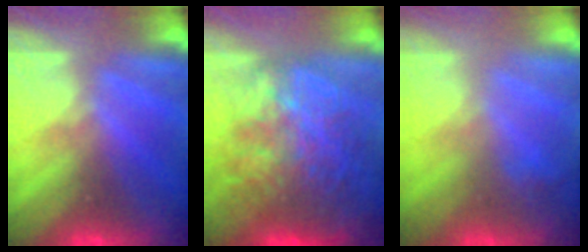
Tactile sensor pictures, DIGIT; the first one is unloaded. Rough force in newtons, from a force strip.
{"total": 7.5}
{"total": 2.9}